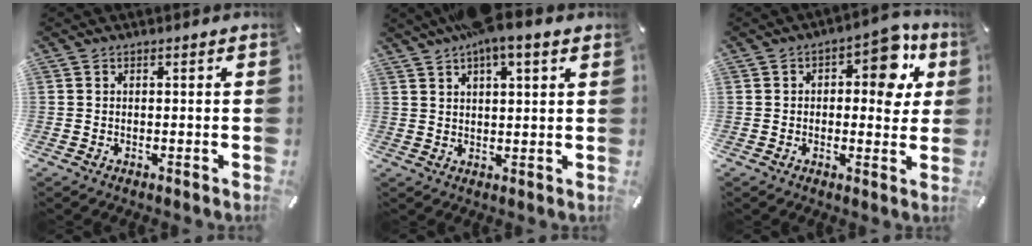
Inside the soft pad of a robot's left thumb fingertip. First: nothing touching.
{"total": 7.5, "force": [5.2, 1.7, 5.2], "torque": [-0.103, -0.010, 0.092]}
{"total": 10.7, "force": [3.4, 5.7, 8.4], "torque": [-0.085, -0.020, 0.047]}